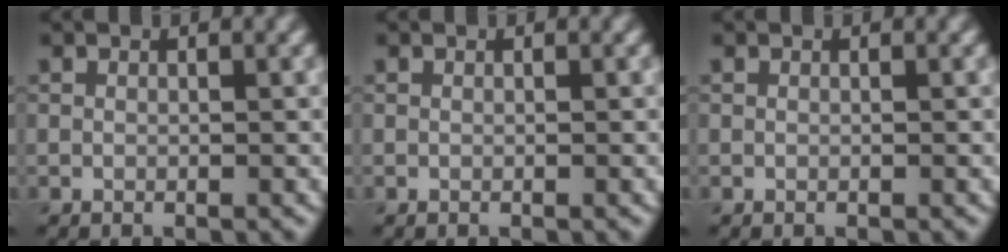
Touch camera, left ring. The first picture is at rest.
{"total": 0.0}
{"total": 0.0}